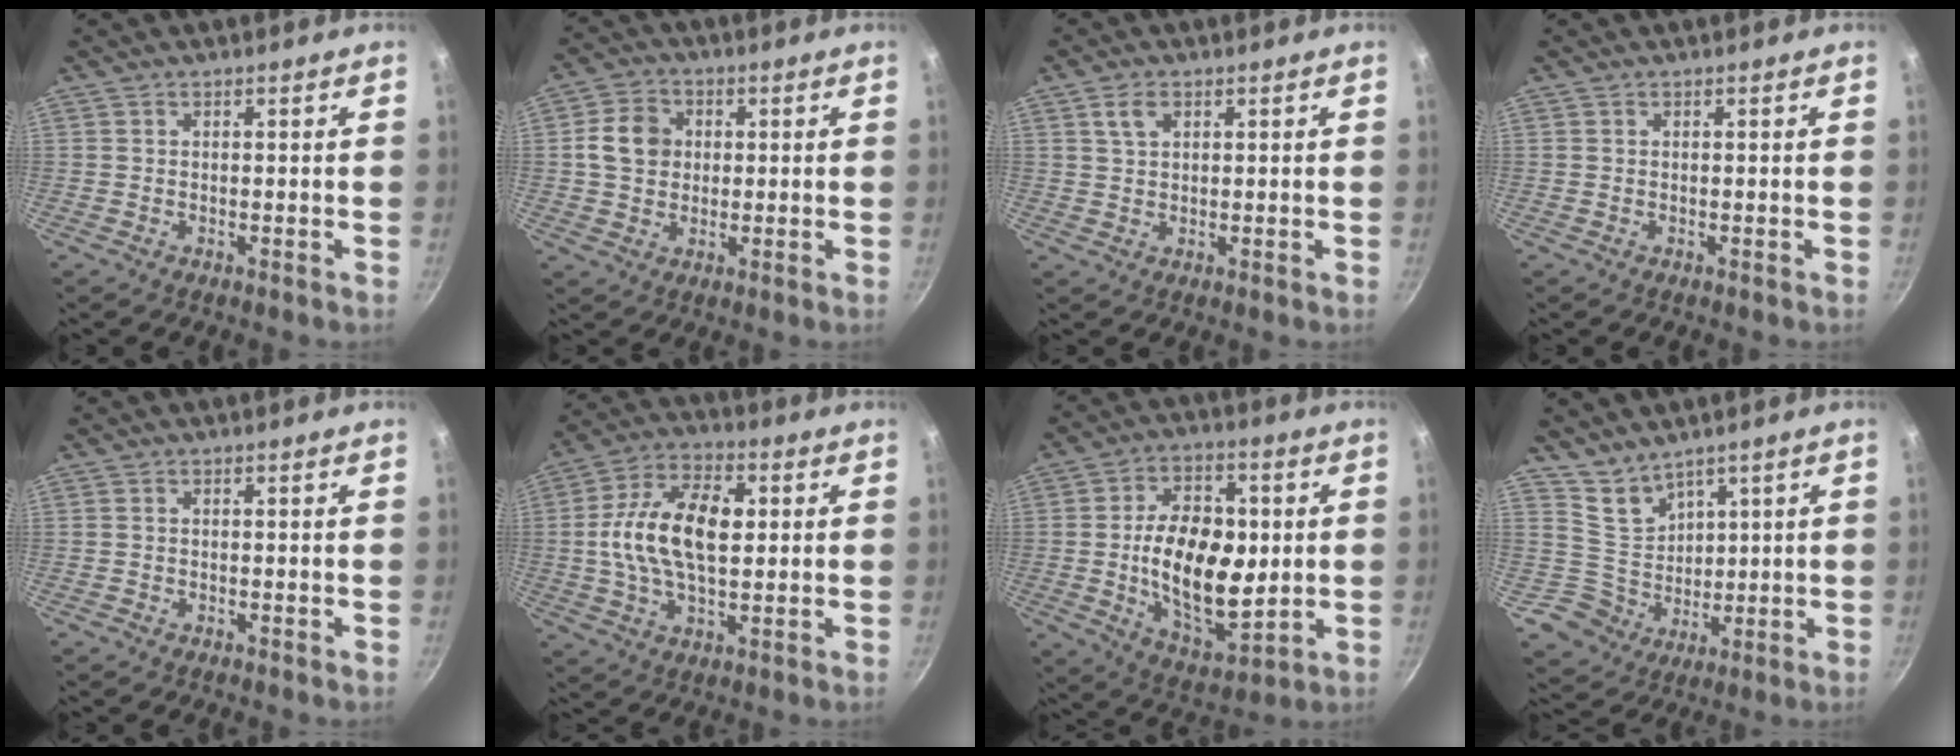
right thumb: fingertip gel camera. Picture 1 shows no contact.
{"total": 7.7, "force": [1.0, 6.5, 4.1], "torque": [-0.051, 0.009, 0.007]}
{"total": 3.3, "force": [1.4, 2.3, 1.9], "torque": [-0.026, 0.000, 0.028]}
{"total": 0.0}
{"total": 0.0}
{"total": 15.7, "force": [1.5, 8.9, 12.9], "torque": [-0.220, 0.018, 0.015]}
{"total": 19.3, "force": [-0.3, 11.4, 15.5], "torque": [-0.225, -0.007, 0.004]}
{"total": 7.1, "force": [4.6, 5.3, 0.1], "torque": [0.025, -0.035, 0.100]}